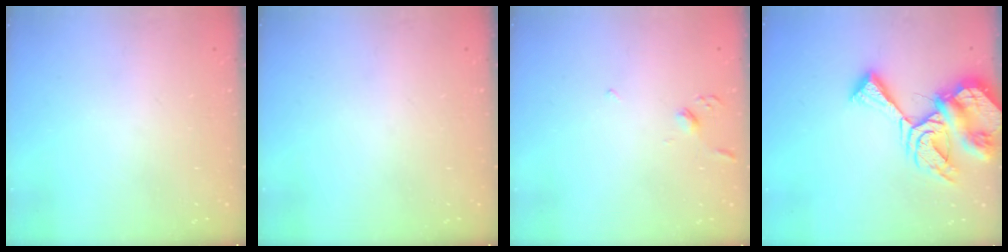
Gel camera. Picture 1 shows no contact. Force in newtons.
{"total": 0.0}
{"total": 2.9, "press": 2.8, "slide": 0.7}
{"total": 14.7, "press": 14.6, "slide": 1.6}